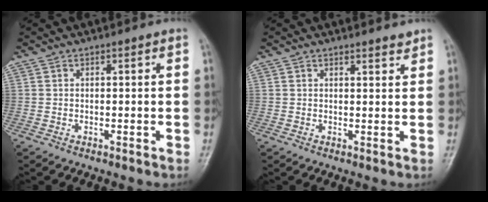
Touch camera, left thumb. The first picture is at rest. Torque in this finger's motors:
{"motor_torque": [-0.31, 0.06, -0.20, -0.07, 0.02]}